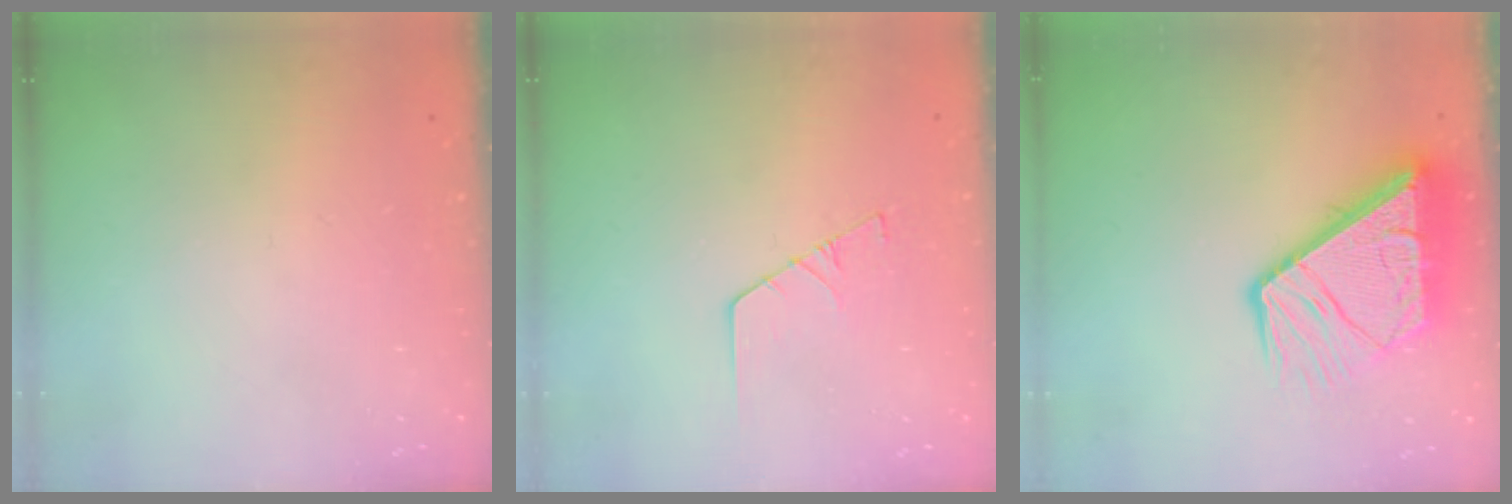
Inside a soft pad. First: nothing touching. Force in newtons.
{"total": 2.2, "press": 2.2, "slide": 0.0}
{"total": 15.2, "press": 15.1, "slide": 1.7}